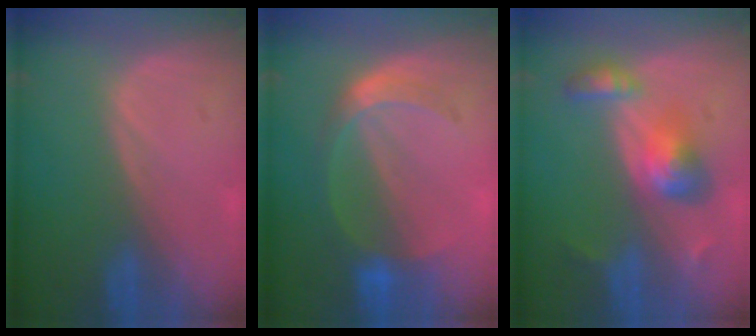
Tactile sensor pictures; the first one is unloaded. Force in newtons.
{"total": 5.7, "press": 5.3, "slide": 2.0}
{"total": 6.3, "press": 5.8, "slide": 2.5}